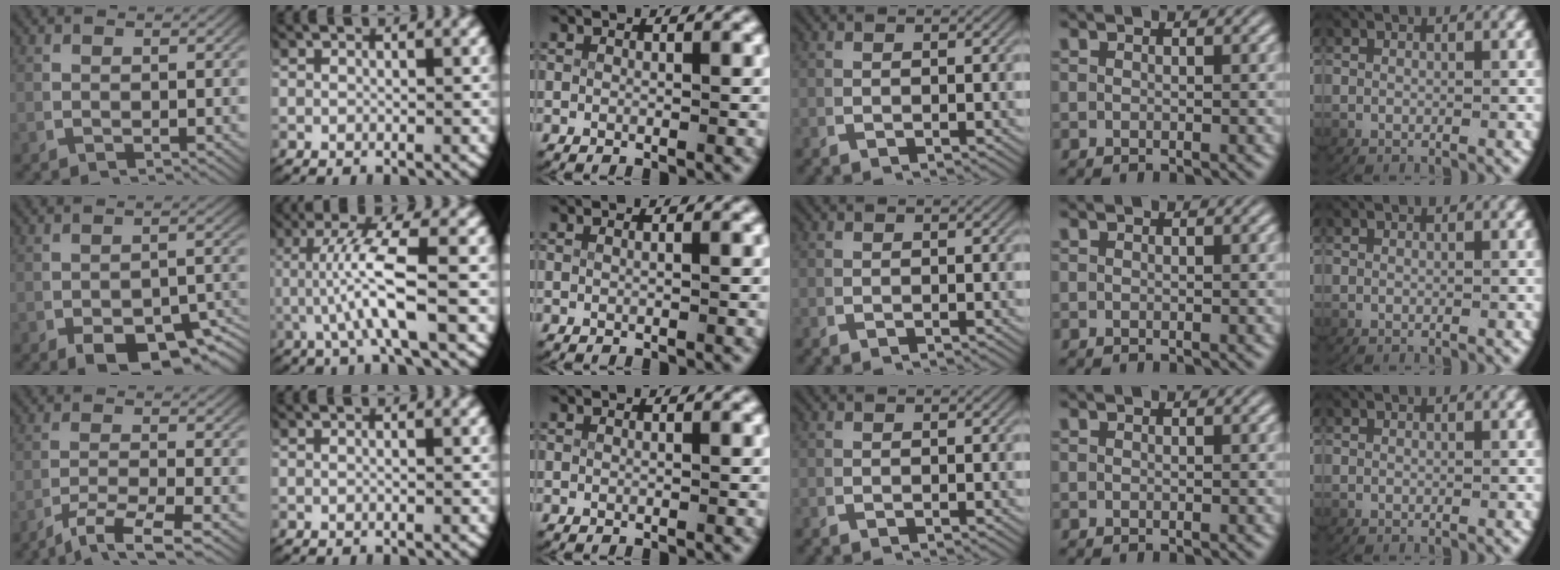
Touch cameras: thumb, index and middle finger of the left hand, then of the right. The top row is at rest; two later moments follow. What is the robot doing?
{"motion": "lift_and_place", "object": "keyboard"}